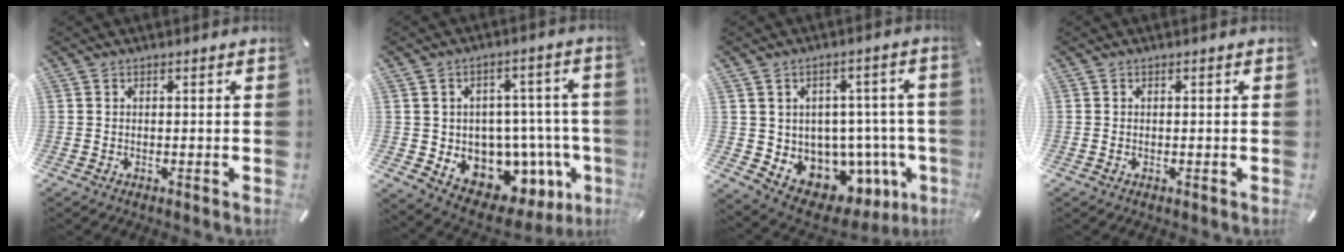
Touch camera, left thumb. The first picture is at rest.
{"total": 10.4, "force": [-3.6, 8.6, 4.5], "torque": [-0.049, -0.004, -0.041]}
{"total": 7.5, "force": [-2.7, 6.5, 2.4], "torque": [-0.031, -0.021, -0.031]}
{"total": 0.5, "force": [-0.1, 0.3, 0.4], "torque": [-0.008, 0.001, -0.002]}